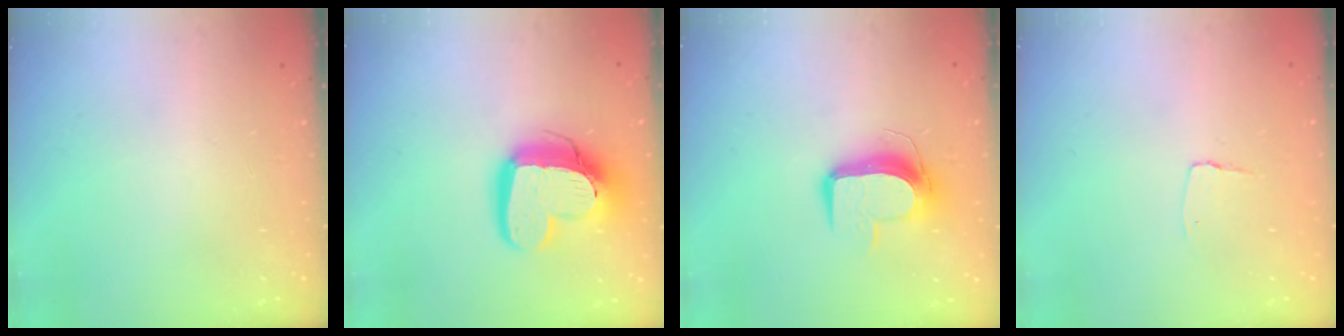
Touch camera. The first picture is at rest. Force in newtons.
{"total": 18.9, "press": 18.8, "slide": 1.6}
{"total": 11.1, "press": 11.0, "slide": 1.0}
{"total": 3.0, "press": 3.0, "slide": 0.3}